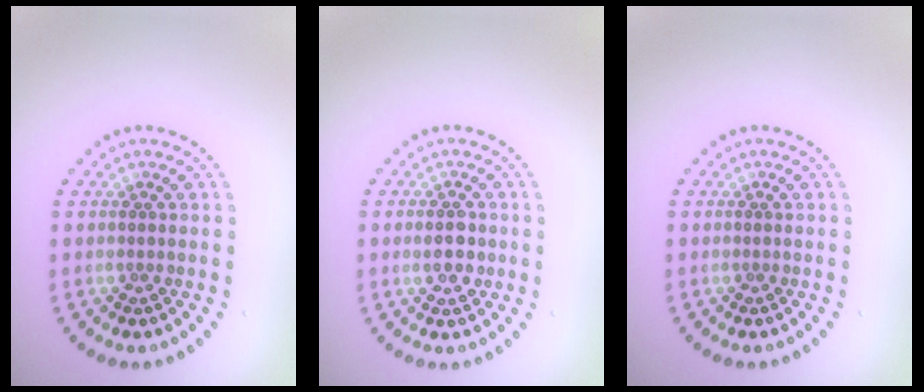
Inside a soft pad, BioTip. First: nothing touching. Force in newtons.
{"total": 2.0, "press": 1.9, "slide": 0.3}
{"total": 0.0}